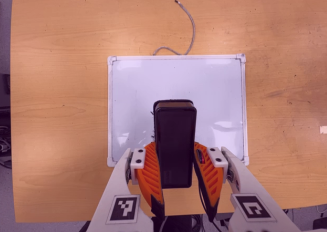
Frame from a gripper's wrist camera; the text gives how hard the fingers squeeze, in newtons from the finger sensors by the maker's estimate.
{"total": 6.6, "left": 5.8, "right": 7.4}